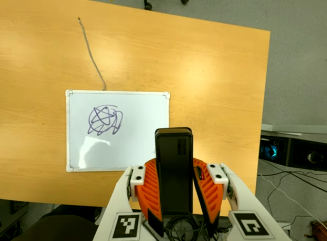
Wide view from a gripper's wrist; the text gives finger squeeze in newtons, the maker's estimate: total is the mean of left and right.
{"total": 8.3, "left": 7.0, "right": 9.6}